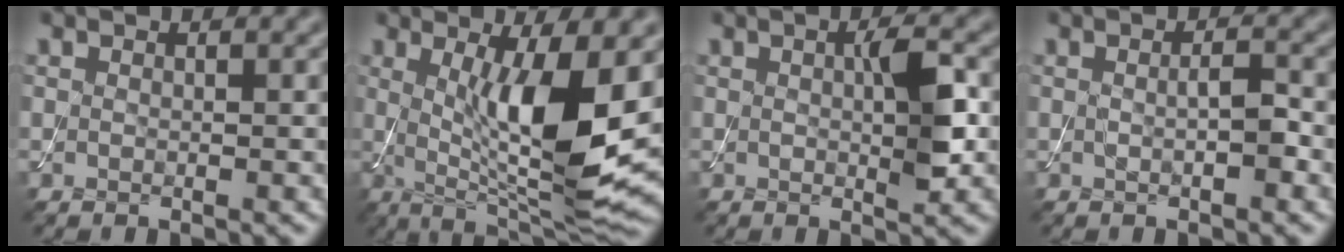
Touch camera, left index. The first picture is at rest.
{"total": 10.4, "force": [0.8, 2.6, 10.1], "torque": [-0.160, -0.021, 0.024]}
{"total": 3.7, "force": [0.3, 0.7, 3.6], "torque": [-0.060, -0.001, 0.004]}
{"total": 1.8, "force": [-0.1, 0.4, 1.8], "torque": [-0.031, 0.001, -0.002]}